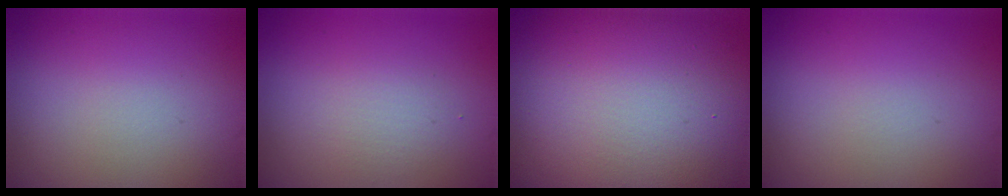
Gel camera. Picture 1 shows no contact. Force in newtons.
{"total": 1.7, "press": 1.7, "slide": 0.1}
{"total": 17.4, "press": 17.3, "slide": 1.0}
{"total": 0.0}